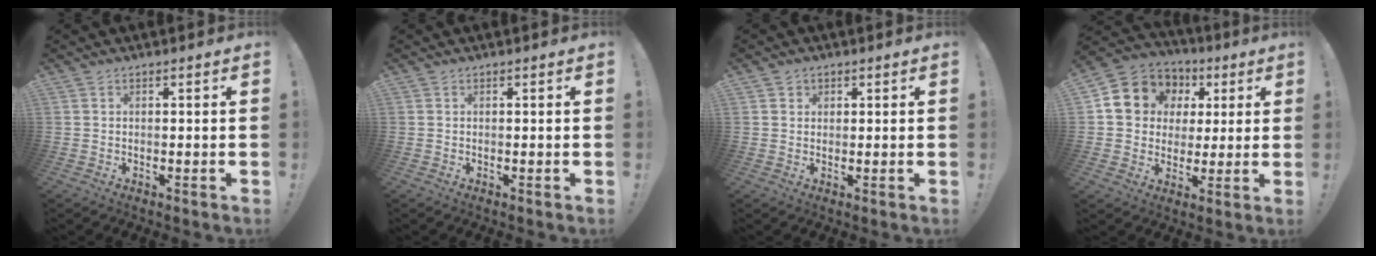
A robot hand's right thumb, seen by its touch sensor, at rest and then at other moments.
{"total": 0.0}
{"total": 1.4, "force": [0.7, 1.2, 0.2], "torque": [0.003, -0.001, 0.011]}
{"total": 12.1, "force": [4.2, 10.6, 4.0], "torque": [-0.057, -0.020, 0.091]}